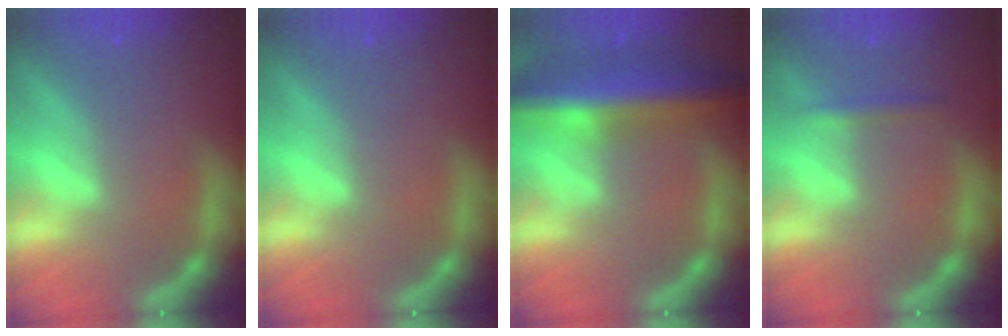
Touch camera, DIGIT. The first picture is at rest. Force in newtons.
{"total": 0.0}
{"total": 9.5}
{"total": 1.4}